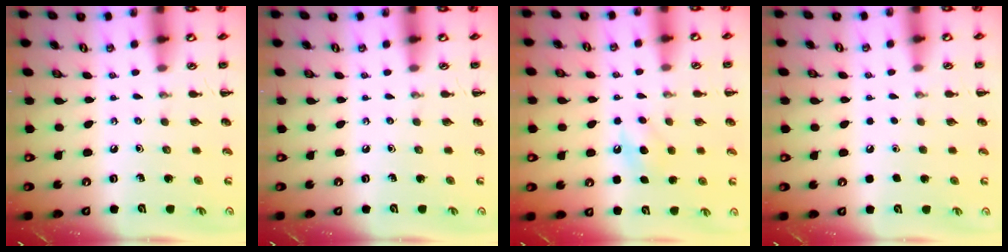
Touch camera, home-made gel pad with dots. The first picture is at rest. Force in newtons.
{"total": 0.0}
{"total": 7.6, "press": 7.4, "slide": 1.8}
{"total": 1.6, "press": 1.6, "slide": 0.1}